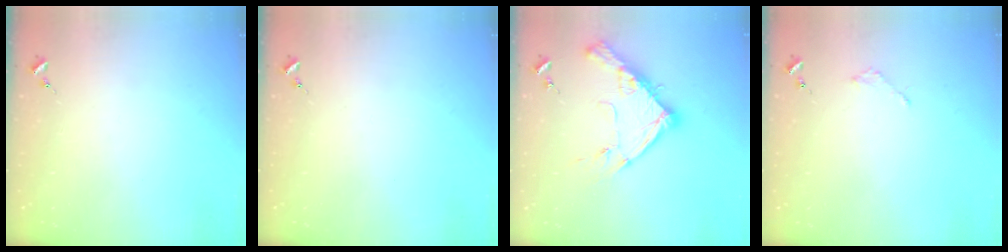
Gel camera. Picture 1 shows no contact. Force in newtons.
{"total": 0.0}
{"total": 16.4, "press": 16.3, "slide": 1.4}
{"total": 2.0, "press": 2.0, "slide": 0.3}